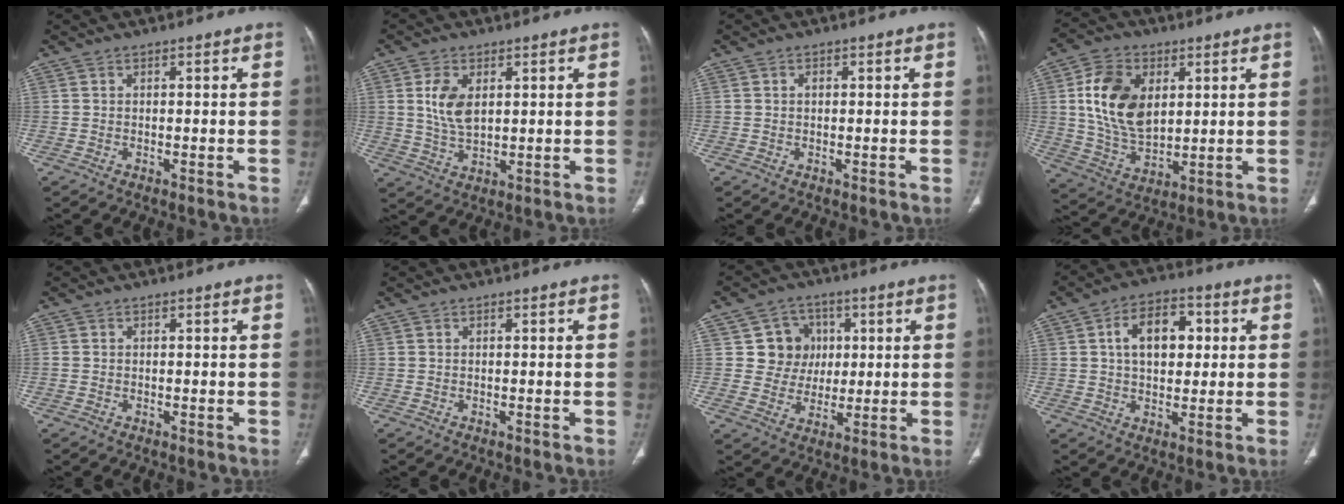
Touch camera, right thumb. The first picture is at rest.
{"total": 7.1, "force": [1.9, 4.1, 5.5], "torque": [-0.102, -0.011, 0.043]}
{"total": 0.7, "force": [0.1, 0.5, 0.5], "torque": [-0.007, 0.001, 0.001]}
{"total": 15.1, "force": [3.6, 9.8, 10.9], "torque": [-0.177, -0.016, 0.072]}
{"total": 0.5, "force": [-0.1, 0.5, 0.2], "torque": [-0.005, 0.001, -0.002]}
{"total": 0.0}
{"total": 8.4, "force": [2.0, 8.0, 1.8], "torque": [0.016, 0.004, 0.032]}
{"total": 10.4, "force": [2.2, 6.7, 7.7], "torque": [-0.097, 0.009, 0.032]}